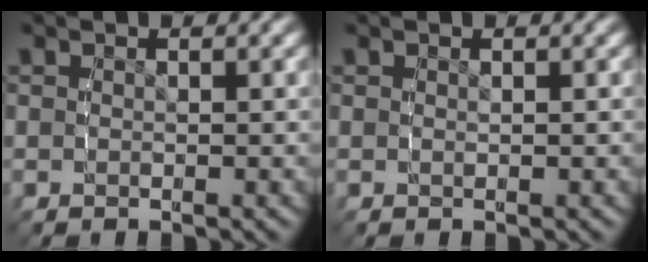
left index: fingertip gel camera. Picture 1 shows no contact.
{"total": 0.0}